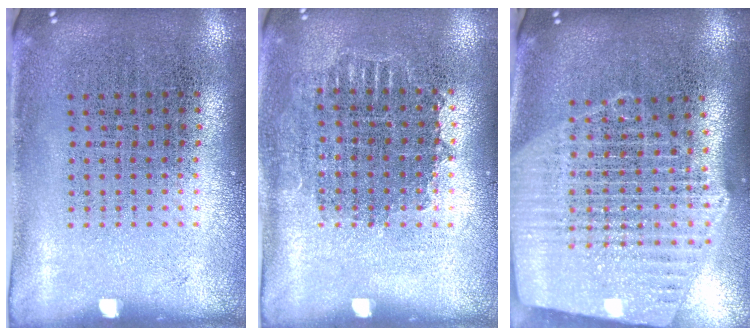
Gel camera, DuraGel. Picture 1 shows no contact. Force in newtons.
{"total": 0.9, "press": 0.8, "slide": 0.3}
{"total": 2.6, "press": 2.2, "slide": 1.4}